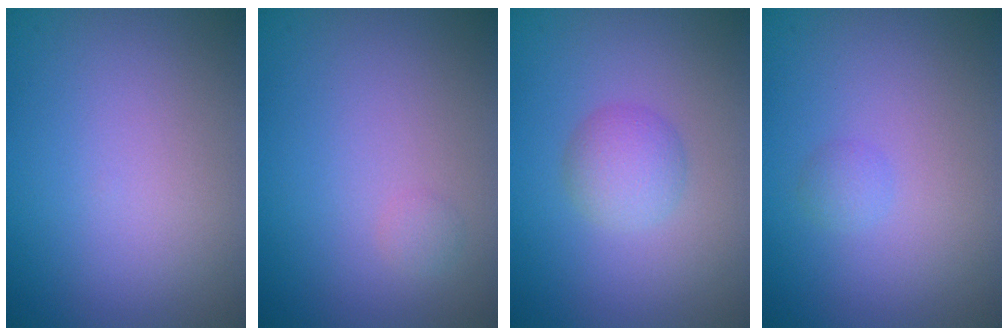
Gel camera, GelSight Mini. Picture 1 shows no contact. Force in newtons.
{"total": 0.6, "press": 0.6, "slide": 0.0}
{"total": 2.4, "press": 2.4, "slide": 0.1}
{"total": 0.8, "press": 0.8, "slide": 0.0}